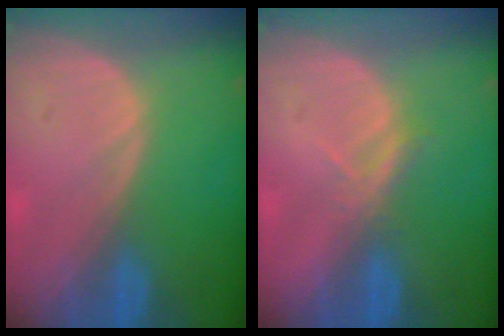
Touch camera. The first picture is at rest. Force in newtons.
{"total": 2.1, "press": 1.9, "slide": 0.9}